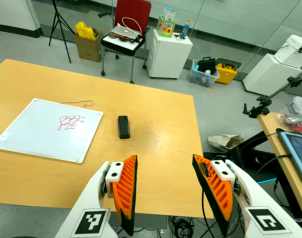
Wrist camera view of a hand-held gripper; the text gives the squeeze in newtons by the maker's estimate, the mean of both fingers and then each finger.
{"total": 0.0}